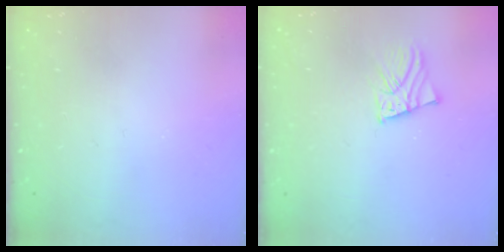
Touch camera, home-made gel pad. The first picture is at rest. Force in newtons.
{"total": 2.3, "press": 2.3, "slide": 0.3}